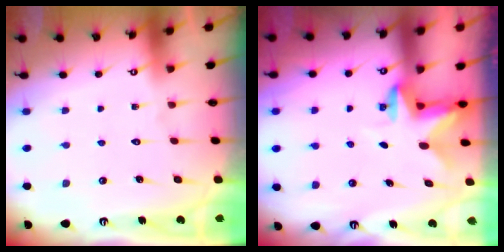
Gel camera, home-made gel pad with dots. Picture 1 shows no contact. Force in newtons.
{"total": 2.8, "press": 2.8, "slide": 0.6}